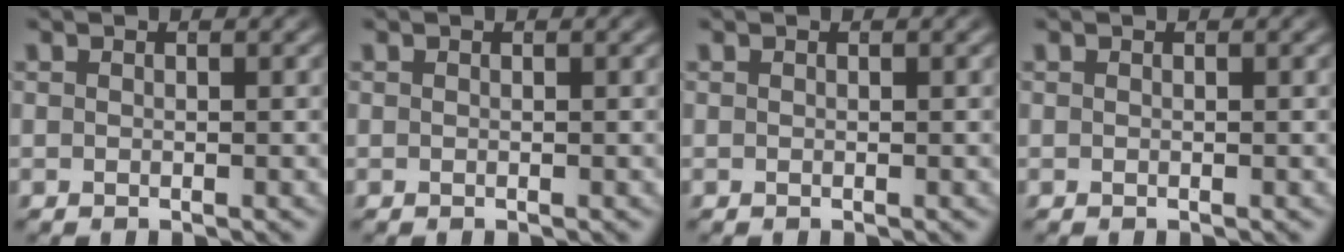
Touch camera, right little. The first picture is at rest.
{"total": 0.0}
{"total": 0.0}
{"total": 0.0}